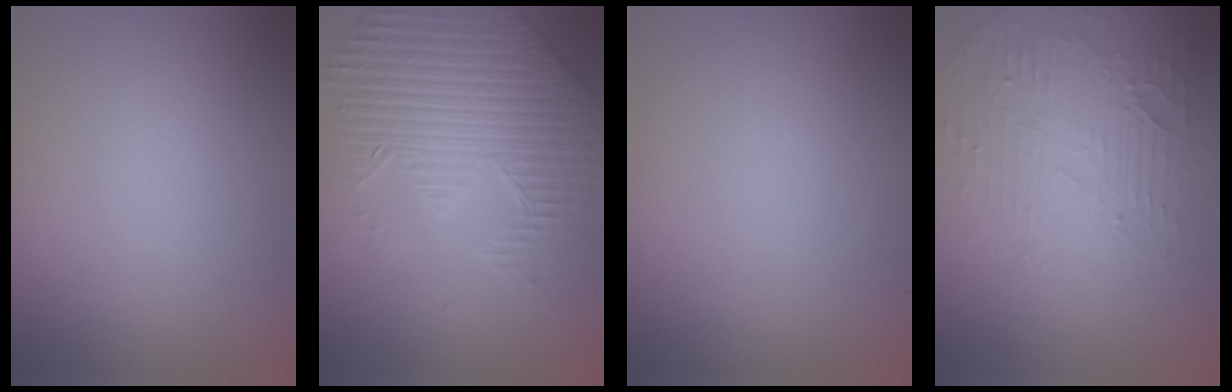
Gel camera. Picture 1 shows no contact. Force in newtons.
{"total": 8.7, "press": 6.3, "slide": 6.0}
{"total": 0.0}
{"total": 5.7, "press": 3.3, "slide": 4.6}